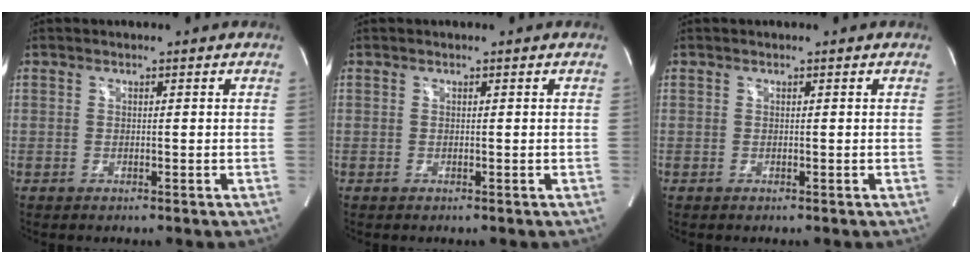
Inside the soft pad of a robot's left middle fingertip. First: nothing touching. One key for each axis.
{"total": 0.0}
{"total": 0.0}